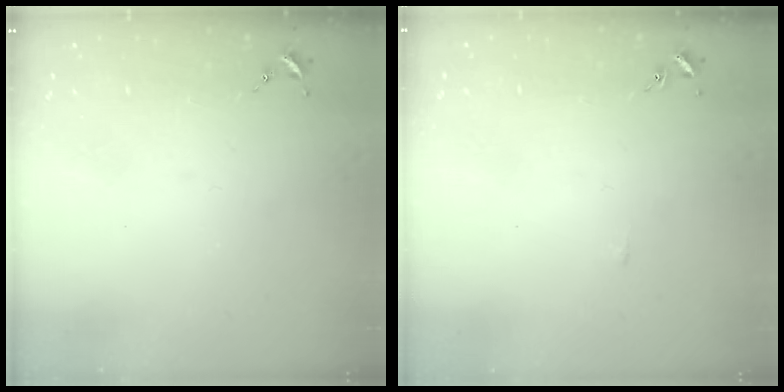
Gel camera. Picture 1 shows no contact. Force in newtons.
{"total": 2.6, "press": 2.6, "slide": 0.3}